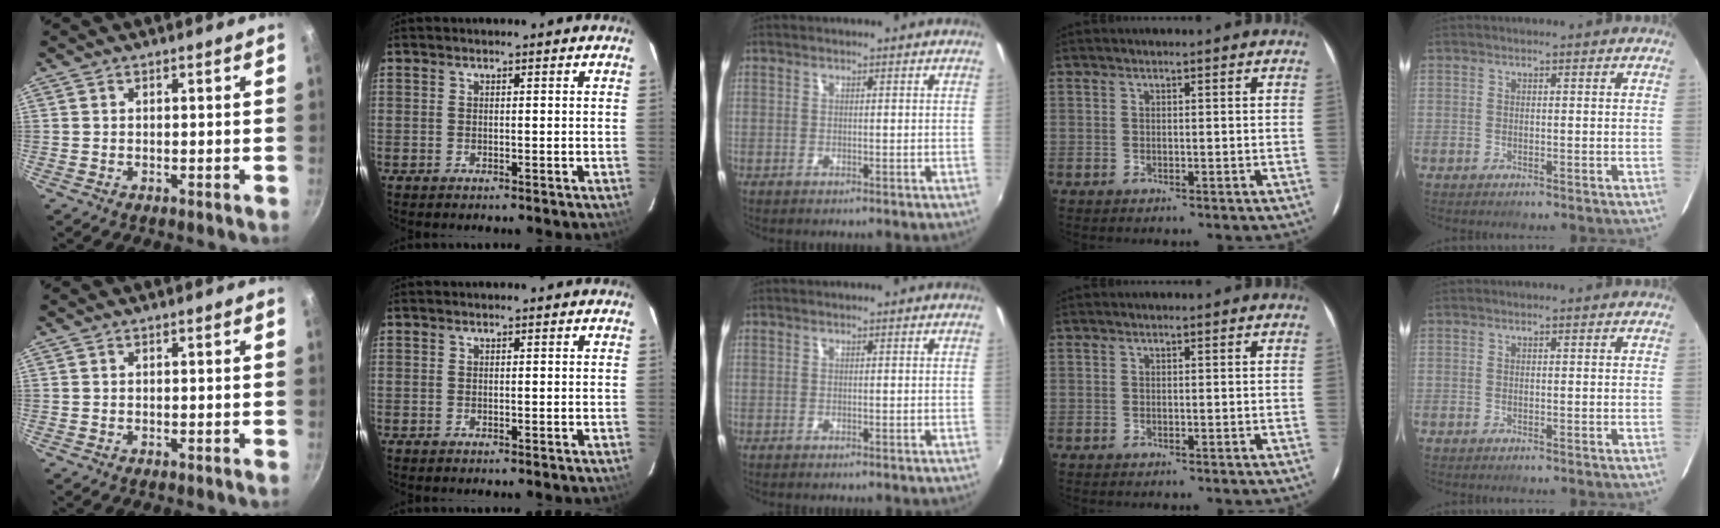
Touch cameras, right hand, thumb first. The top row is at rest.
{}